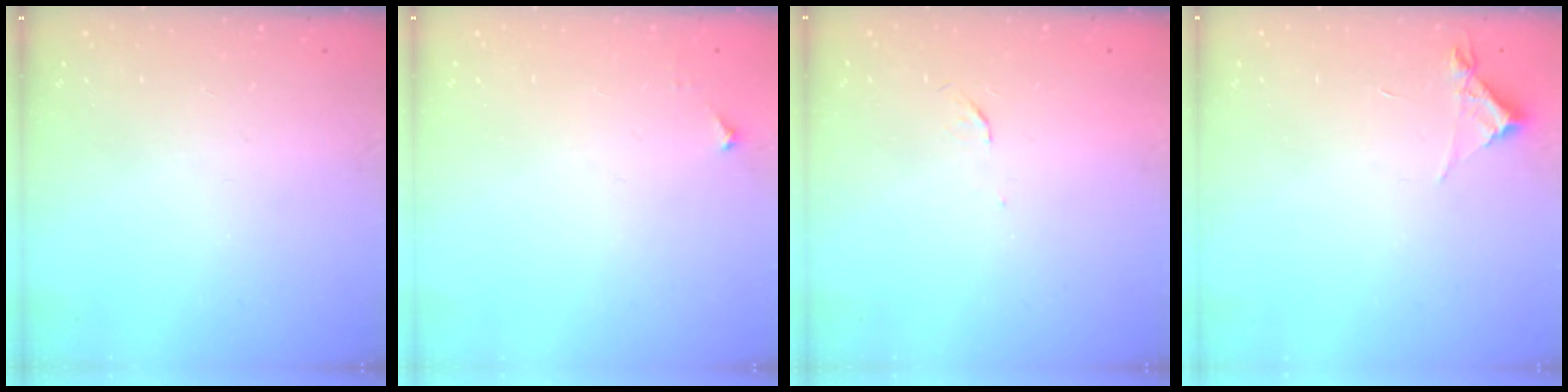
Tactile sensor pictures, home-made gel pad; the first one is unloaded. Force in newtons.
{"total": 3.4, "press": 3.3, "slide": 0.5}
{"total": 3.2, "press": 3.2, "slide": 0.4}
{"total": 4.4, "press": 4.4, "slide": 0.4}